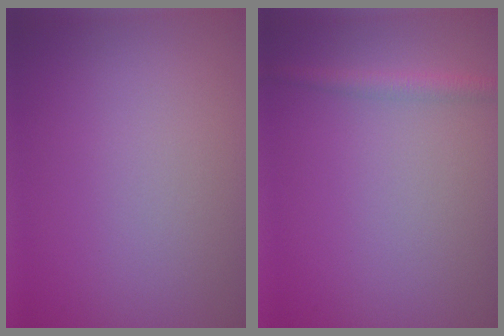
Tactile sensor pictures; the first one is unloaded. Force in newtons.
{"total": 1.6, "press": 1.6, "slide": 0.0}